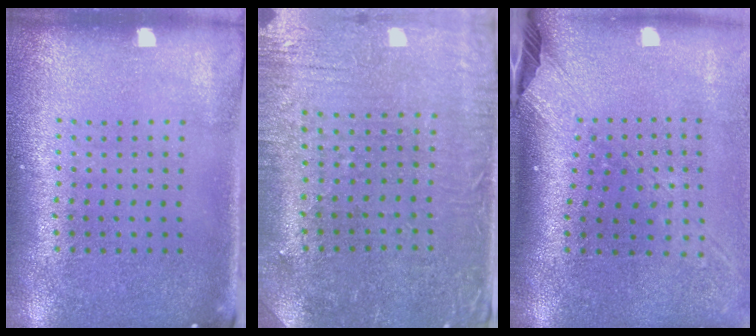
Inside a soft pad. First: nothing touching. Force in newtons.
{"total": 0.9, "press": 0.7, "slide": 0.5}
{"total": 2.6, "press": 1.9, "slide": 1.7}